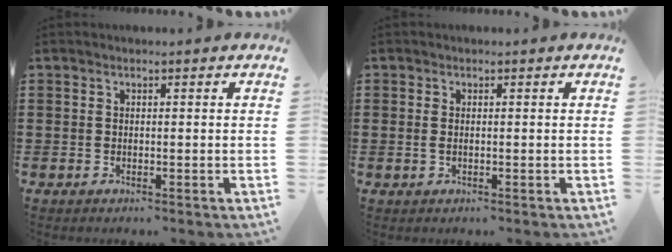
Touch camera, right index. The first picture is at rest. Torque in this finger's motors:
{"motor_torque": [-0.03, 0.50, -0.03, -0.01]}